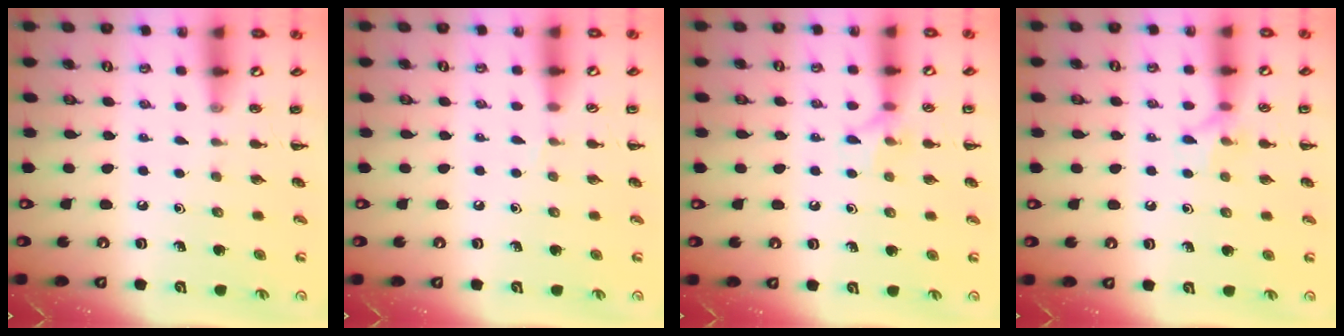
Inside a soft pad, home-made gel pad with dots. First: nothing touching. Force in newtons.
{"total": 3.0, "press": 2.8, "slide": 1.0}
{"total": 6.3, "press": 6.2, "slide": 0.9}
{"total": 6.3, "press": 6.2, "slide": 0.9}